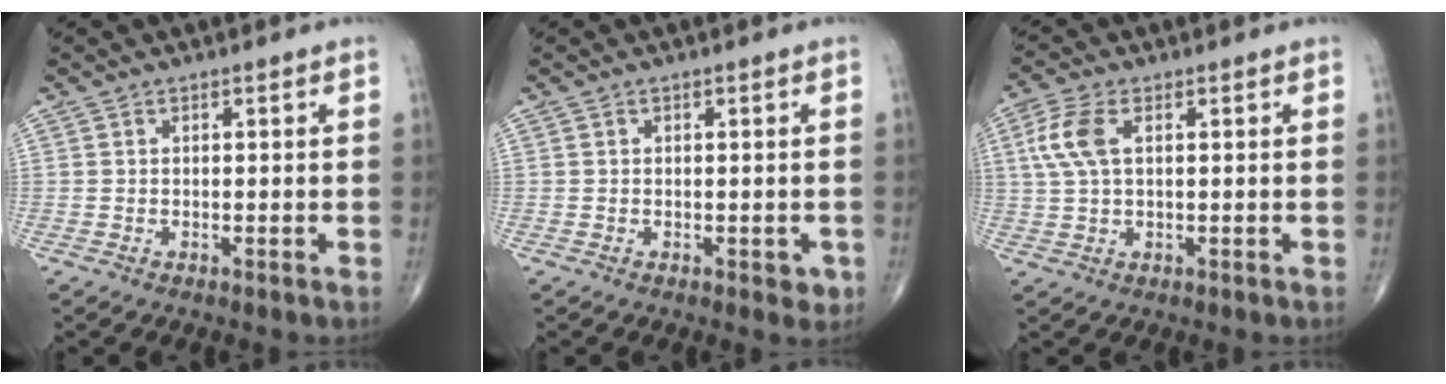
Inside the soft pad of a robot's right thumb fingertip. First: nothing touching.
{"total": 1.9, "force": [-0.5, 1.2, 1.4], "torque": [0.000, 0.000, -0.006]}
{"total": 6.6, "force": [1.7, 3.3, 5.5], "torque": [-0.141, 0.013, 0.033]}